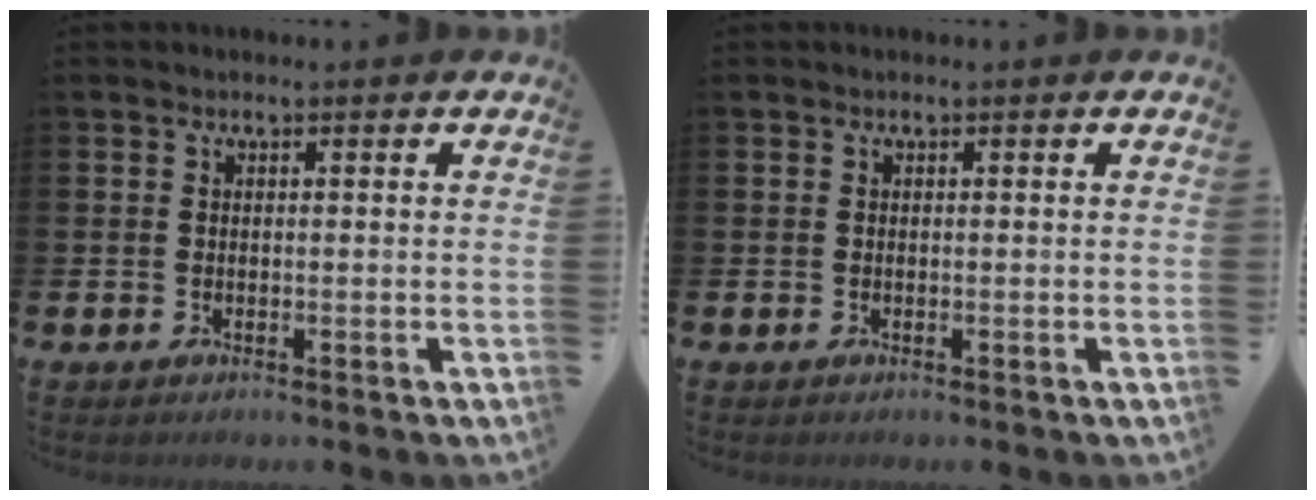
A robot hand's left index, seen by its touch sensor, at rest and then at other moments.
{"total": 0.0}